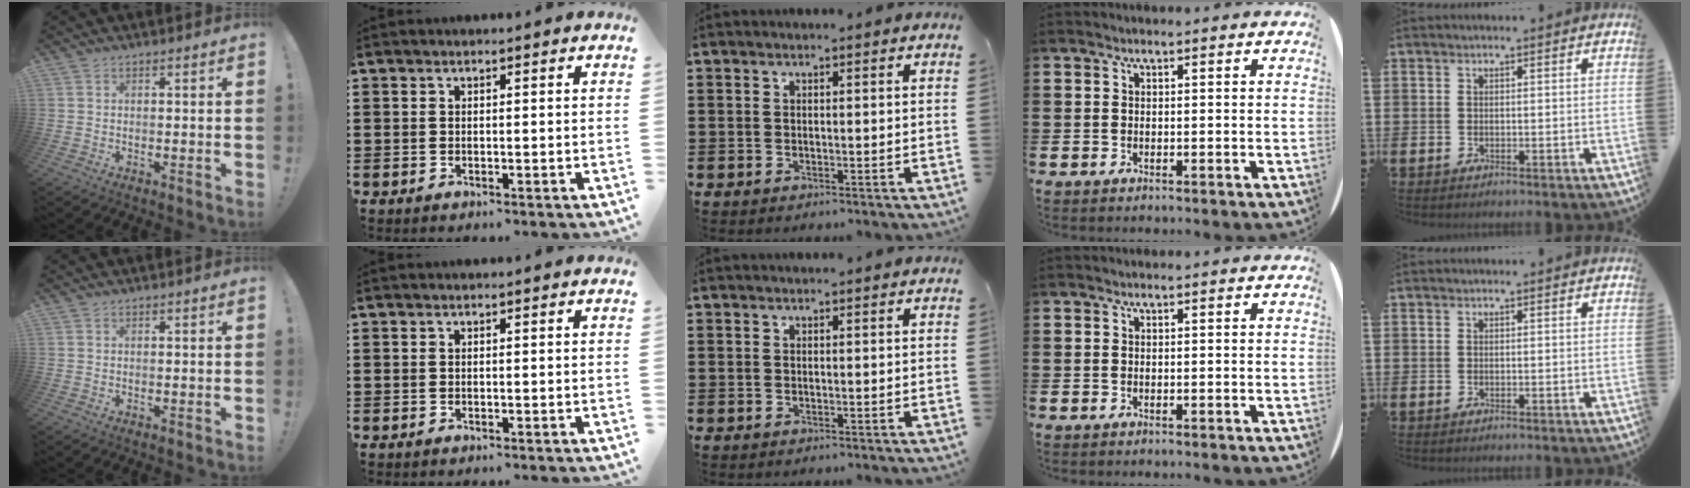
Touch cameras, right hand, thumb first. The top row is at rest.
{}